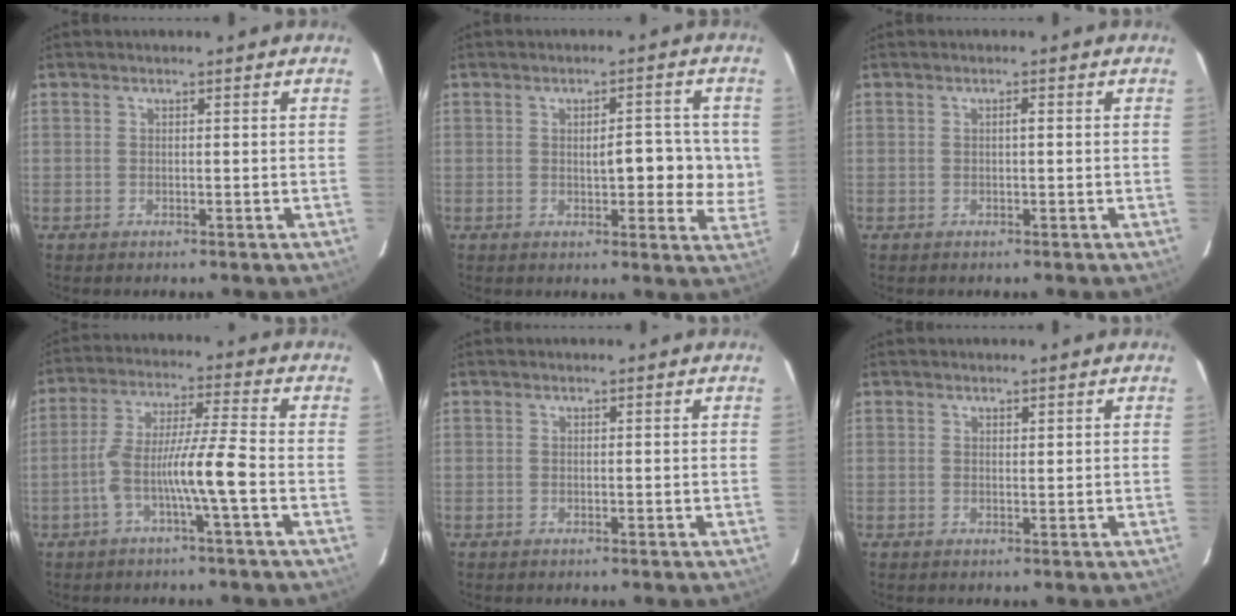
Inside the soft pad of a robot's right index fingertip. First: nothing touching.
{"total": 7.4, "force": [0.5, 2.8, 6.8], "torque": [-0.072, 0.003, 0.005]}
{"total": 0.7, "force": [0.0, 0.1, 0.7], "torque": [-0.013, 0.001, 0.000]}
{"total": 9.0, "force": [-3.1, -0.6, 8.5], "torque": [-0.163, 0.014, -0.058]}
{"total": 0.0}
{"total": 0.5, "force": [0.4, 0.1, 0.3], "torque": [-0.006, -0.003, 0.006]}